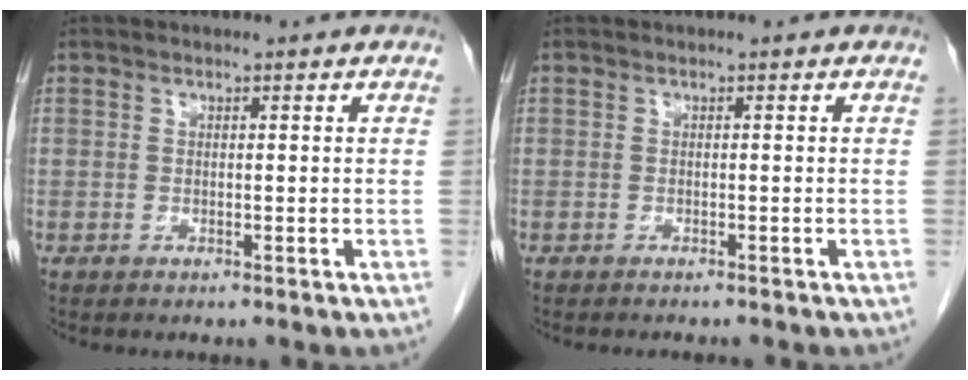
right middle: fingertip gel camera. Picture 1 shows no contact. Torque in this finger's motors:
{"motor_torque": [0.33, -0.35, -0.03, 0.00]}